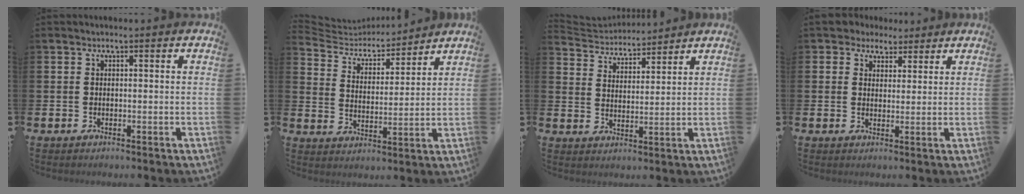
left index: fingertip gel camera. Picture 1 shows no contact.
{"total": 5.1, "force": [4.8, 1.7, 0.6], "torque": [-0.043, -0.040, 0.079]}
{"total": 4.1, "force": [3.9, 1.1, -0.3], "torque": [-0.016, -0.029, 0.068]}
{"total": 3.6, "force": [2.9, 2.2, -0.4], "torque": [0.002, -0.010, 0.049]}